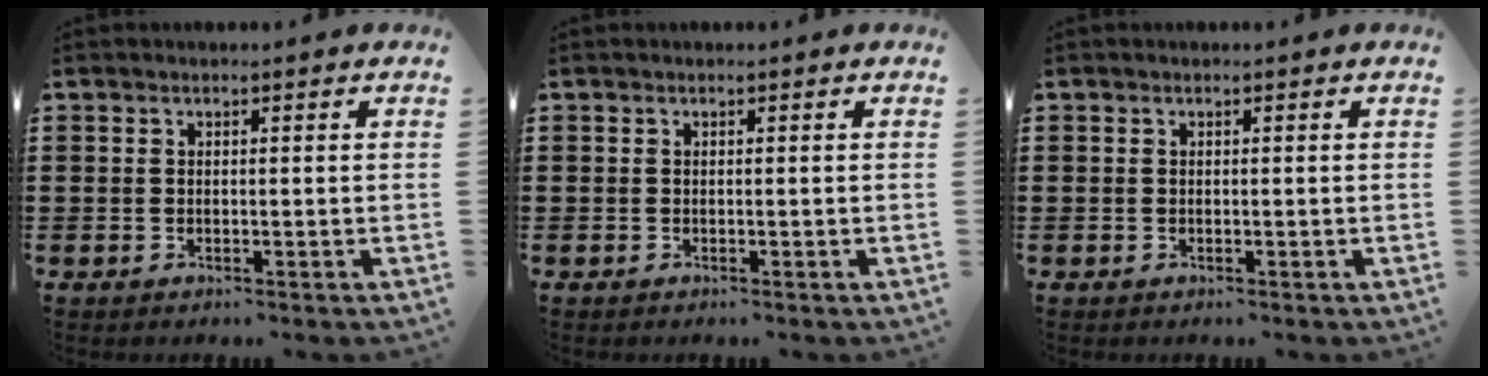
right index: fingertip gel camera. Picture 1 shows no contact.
{"total": 0.0}
{"total": 0.0}